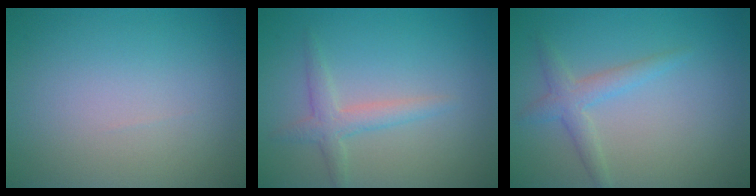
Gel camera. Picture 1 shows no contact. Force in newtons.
{"total": 2.2, "press": 2.2, "slide": 0.1}
{"total": 2.2, "press": 2.2, "slide": 0.1}